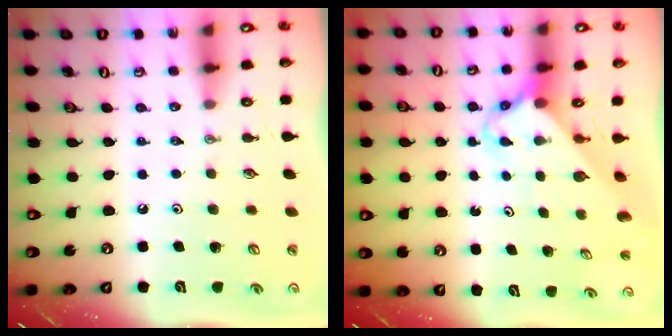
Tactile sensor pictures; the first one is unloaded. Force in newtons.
{"total": 2.8, "press": 2.8, "slide": 0.2}